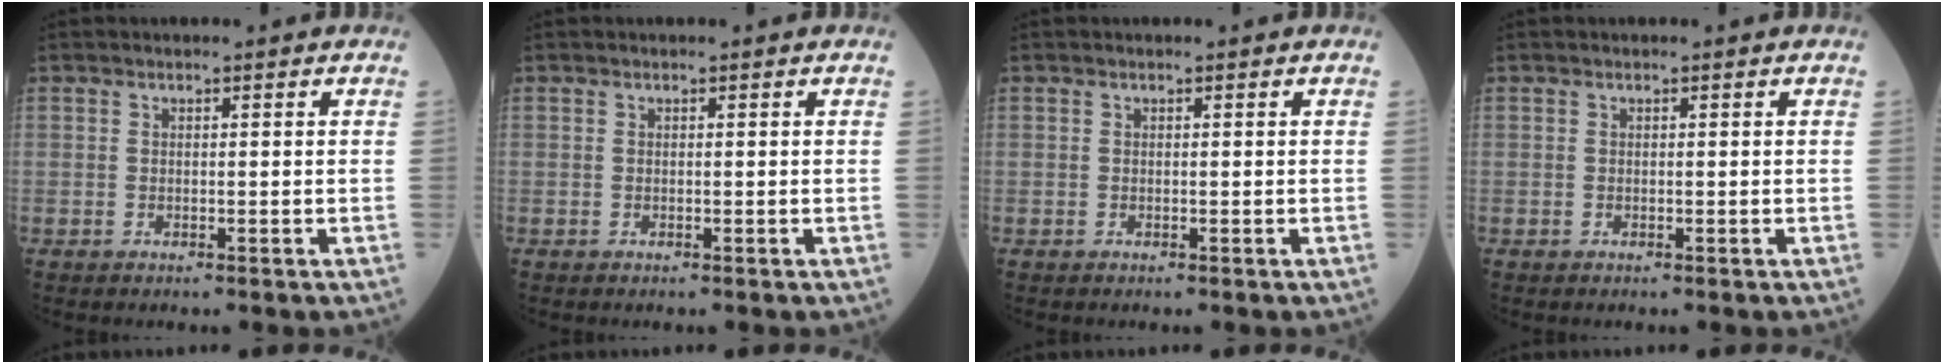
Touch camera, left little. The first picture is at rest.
{"total": 0.0}
{"total": 0.0}
{"total": 0.0}